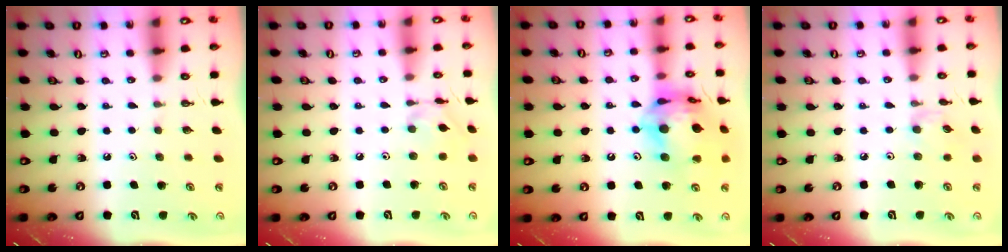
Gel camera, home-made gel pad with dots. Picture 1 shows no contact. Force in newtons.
{"total": 4.7, "press": 4.7, "slide": 0.2}
{"total": 19.7, "press": 19.6, "slide": 2.1}
{"total": 3.3, "press": 3.3, "slide": 0.5}